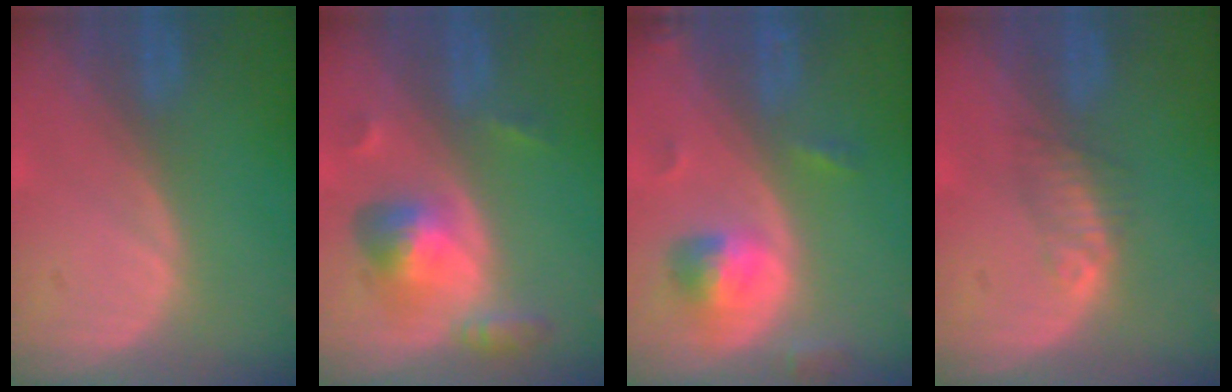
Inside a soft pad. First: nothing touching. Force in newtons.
{"total": 6.3, "press": 5.7, "slide": 2.6}
{"total": 5.3, "press": 5.1, "slide": 1.5}
{"total": 2.3, "press": 2.1, "slide": 0.8}